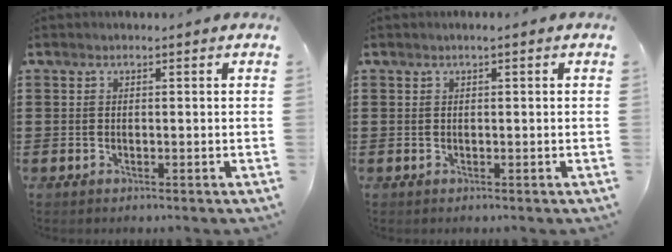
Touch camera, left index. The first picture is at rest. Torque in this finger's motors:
{"motor_torque": [0.69, 1.03, 0.00, 0.03]}